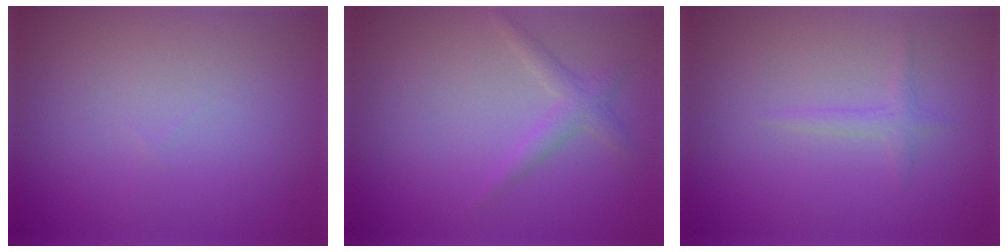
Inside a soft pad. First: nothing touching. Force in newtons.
{"total": 1.6, "press": 1.6, "slide": 0.1}
{"total": 1.0, "press": 1.0, "slide": 0.1}